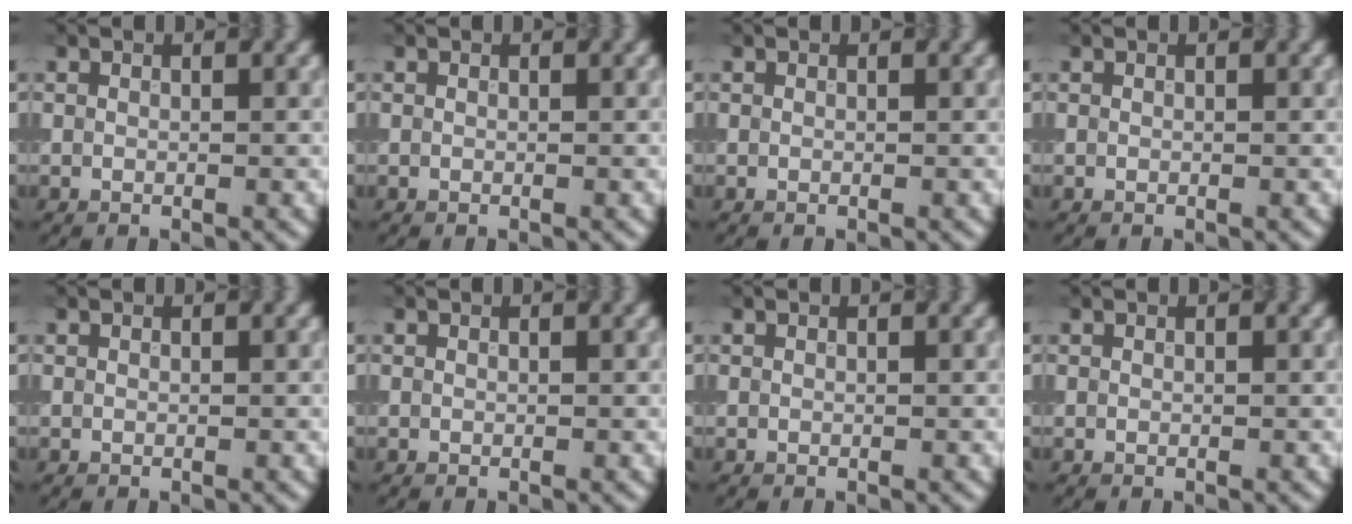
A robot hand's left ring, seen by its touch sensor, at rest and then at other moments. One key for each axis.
{"total": 0.0}
{"total": 0.0}
{"total": 0.0}
{"total": 0.0}
{"total": 0.0}
{"total": 0.0}
{"total": 0.0}